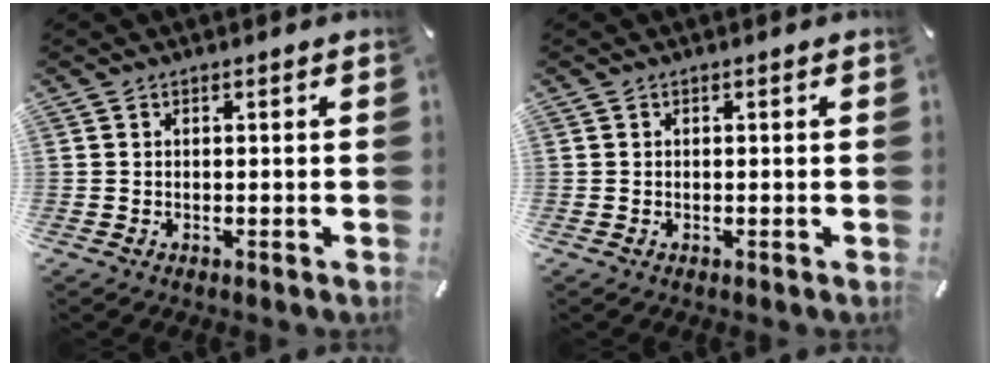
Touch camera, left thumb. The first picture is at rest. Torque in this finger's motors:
{"motor_torque": [0.02, 0.05, 0.26, -0.18, 0.02]}